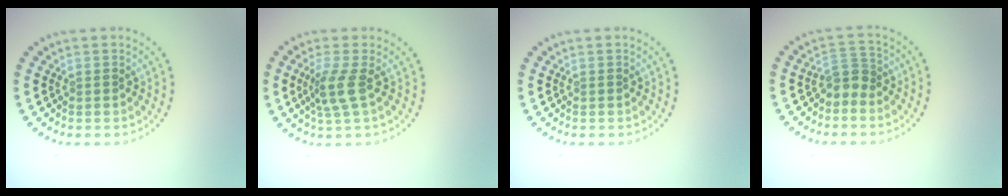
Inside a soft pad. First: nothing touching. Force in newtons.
{"total": 2.6, "press": 2.1, "slide": 1.6}
{"total": 0.0}
{"total": 2.1, "press": 1.6, "slide": 1.4}